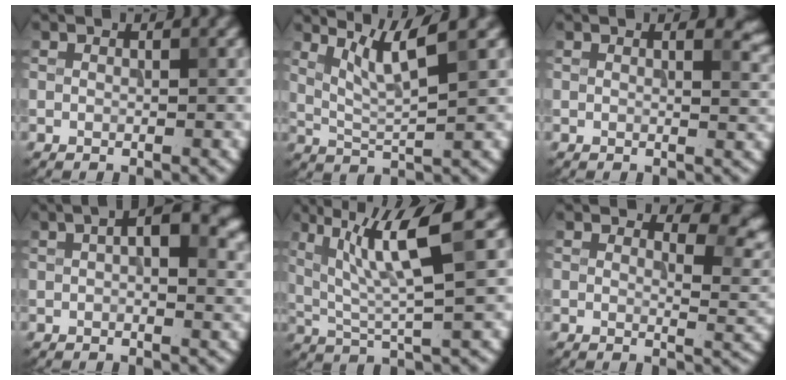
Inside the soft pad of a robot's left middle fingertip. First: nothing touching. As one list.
[{"total": 4.3, "force": [2.4, 0.5, 3.5], "torque": [-0.070, -0.001, 0.055]}, {"total": 3.0, "force": [1.7, 1.2, 2.2], "torque": [-0.019, 0.001, 0.023]}, {"total": 7.0, "force": [2.0, 3.3, 5.9], "torque": [-0.073, 0.015, 0.025]}, {"total": 7.4, "force": [2.9, 1.2, 6.8], "torque": [-0.135, 0.007, 0.055]}, {"total": 3.6, "force": [2.3, 1.3, 2.5], "torque": [-0.030, -0.006, 0.030]}]